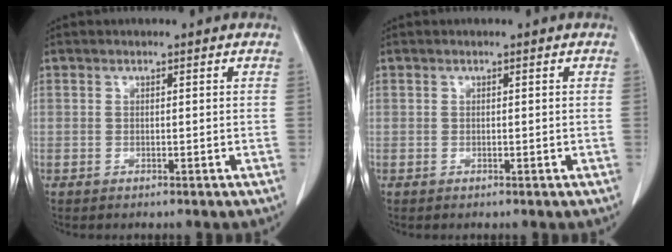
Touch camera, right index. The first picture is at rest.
{"total": 0.0}